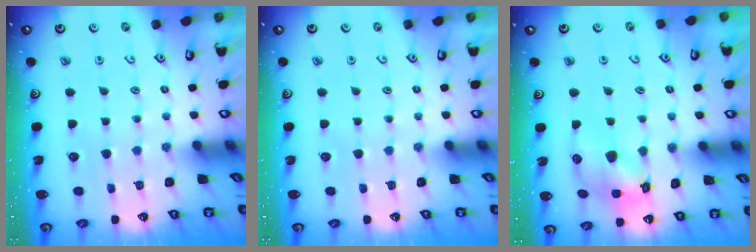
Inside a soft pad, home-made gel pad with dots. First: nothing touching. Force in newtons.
{"total": 0.0}
{"total": 11.7, "press": 11.5, "slide": 1.7}